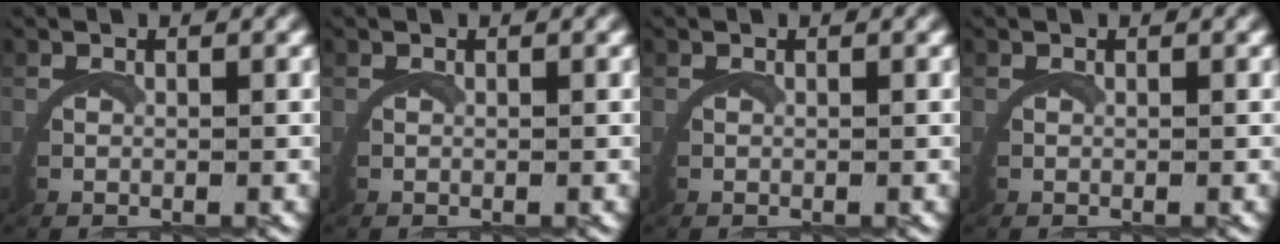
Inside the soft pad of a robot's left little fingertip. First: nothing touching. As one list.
[{"total": 0.0}, {"total": 0.0}, {"total": 0.0}]